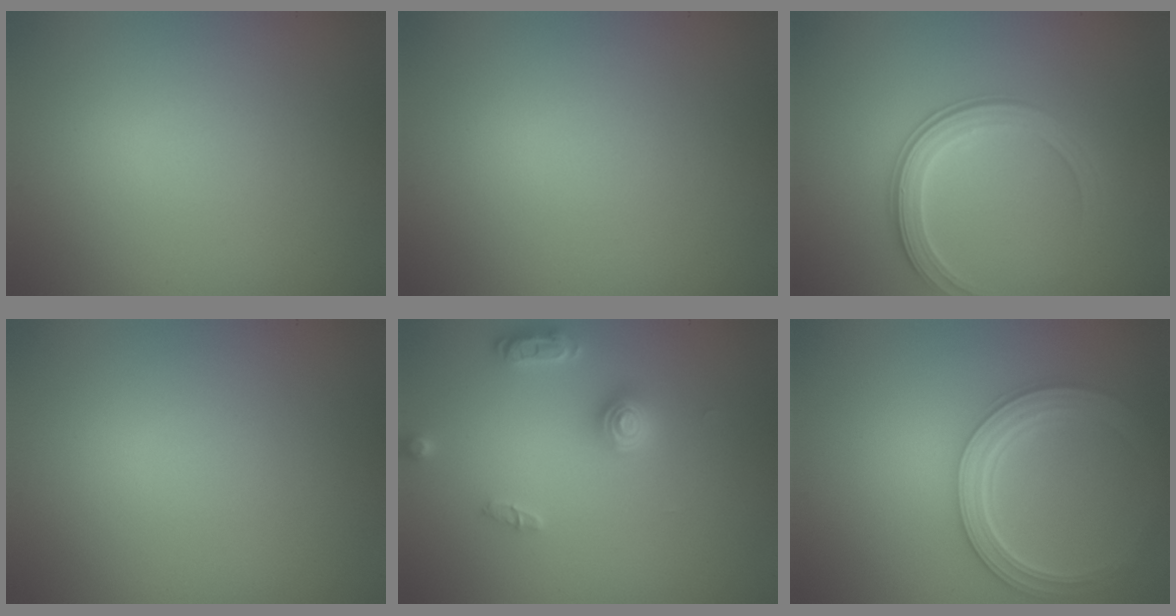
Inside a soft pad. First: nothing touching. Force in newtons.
{"total": 0.0}
{"total": 3.0, "press": 2.8, "slide": 0.9}
{"total": 0.0}
{"total": 2.8, "press": 2.8, "slide": 0.3}
{"total": 4.4, "press": 3.6, "slide": 2.6}